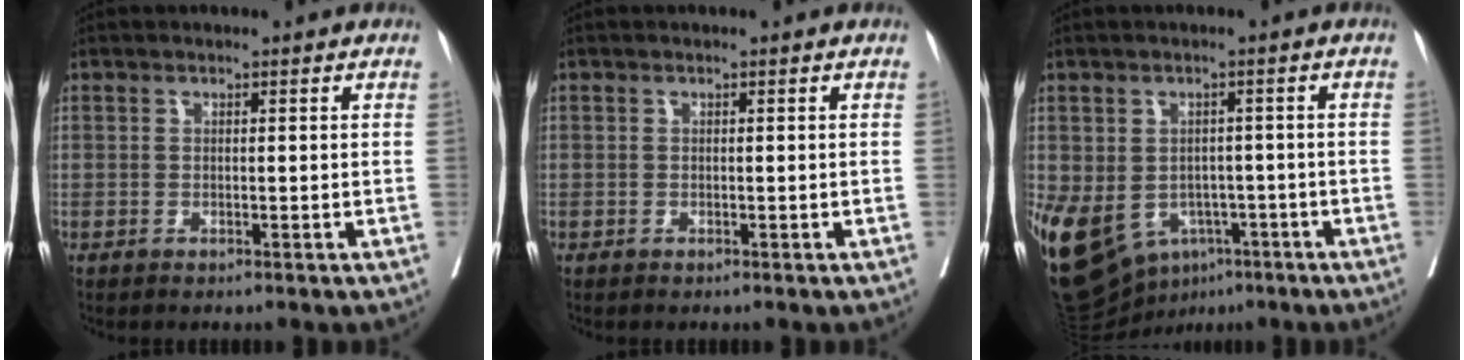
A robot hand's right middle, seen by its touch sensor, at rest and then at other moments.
{"total": 0.0}
{"total": 14.9, "force": [-7.0, 10.4, 8.1], "torque": [-0.183, 0.001, -0.096]}